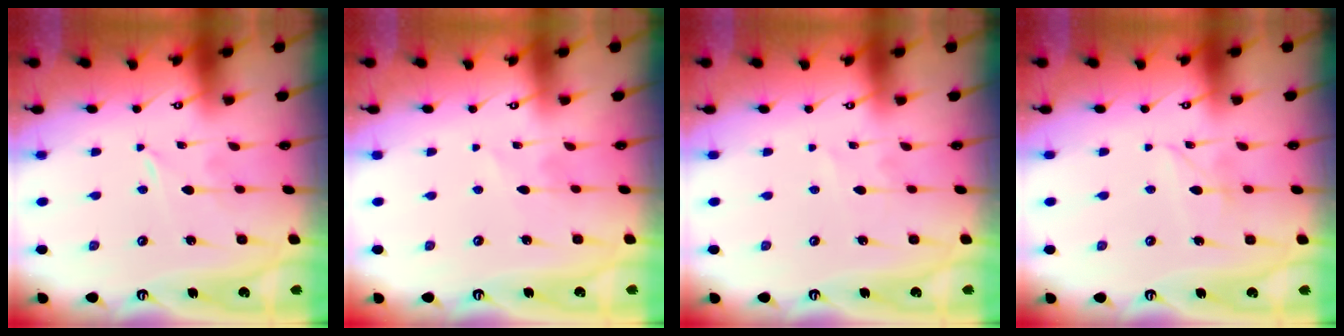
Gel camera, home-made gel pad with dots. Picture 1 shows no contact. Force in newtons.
{"total": 1.8, "press": 1.8, "slide": 0.2}
{"total": 1.5, "press": 1.4, "slide": 0.1}
{"total": 3.8, "press": 3.7, "slide": 0.4}